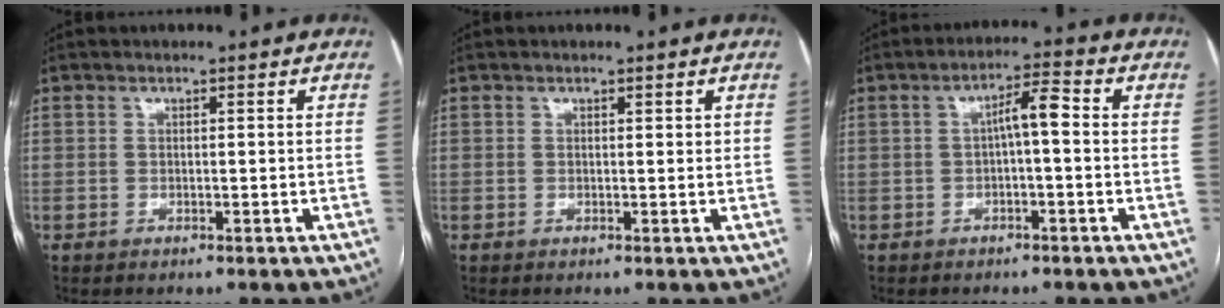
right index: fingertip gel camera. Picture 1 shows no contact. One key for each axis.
{"total": 0.6, "fx": 0.4, "fy": 0.3, "fz": 0.3, "tx": -0.003, "ty": -0.001, "tz": 0.004}
{"total": 4.3, "fx": 0.0, "fy": 0.8, "fz": 4.3, "tx": -0.068, "ty": 0.018, "tz": -0.001}